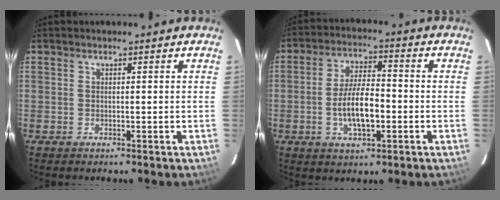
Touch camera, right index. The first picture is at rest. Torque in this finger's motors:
{"motor_torque": [0.50, -0.23, 0.59, 0.14]}